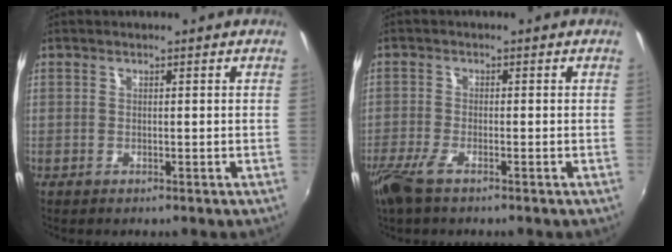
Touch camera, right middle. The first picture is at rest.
{"total": 4.9, "force": [-3.4, 1.2, 3.3], "torque": [-0.084, -0.014, -0.067]}